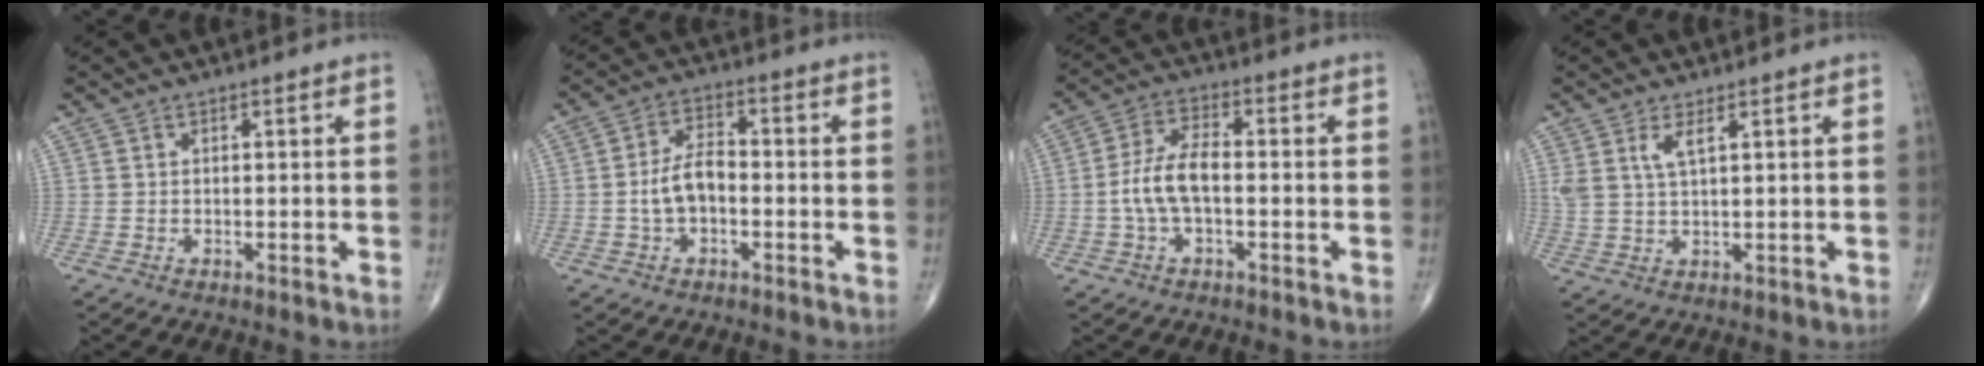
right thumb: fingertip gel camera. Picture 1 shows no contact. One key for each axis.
{"total": 6.4, "fx": -1.3, "fy": 3.7, "fz": 5.1, "tx": -0.096, "ty": 0.026, "tz": -0.029}
{"total": 7.9, "fx": -1.2, "fy": 3.7, "fz": 6.9, "tx": -0.149, "ty": 0.025, "tz": -0.027}
{"total": 3.8, "fx": 1.9, "fy": 1.1, "fz": 3.1, "tx": -0.068, "ty": -0.008, "tz": 0.044}